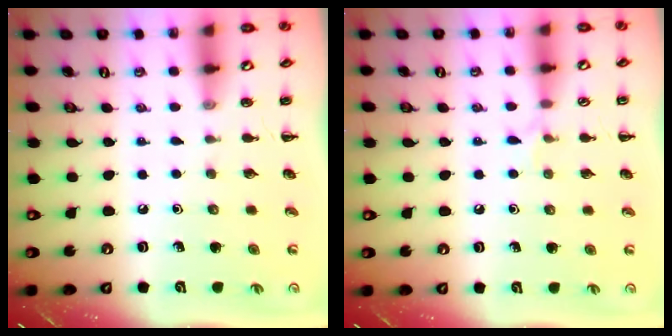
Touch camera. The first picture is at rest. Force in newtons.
{"total": 4.5, "press": 4.2, "slide": 1.5}